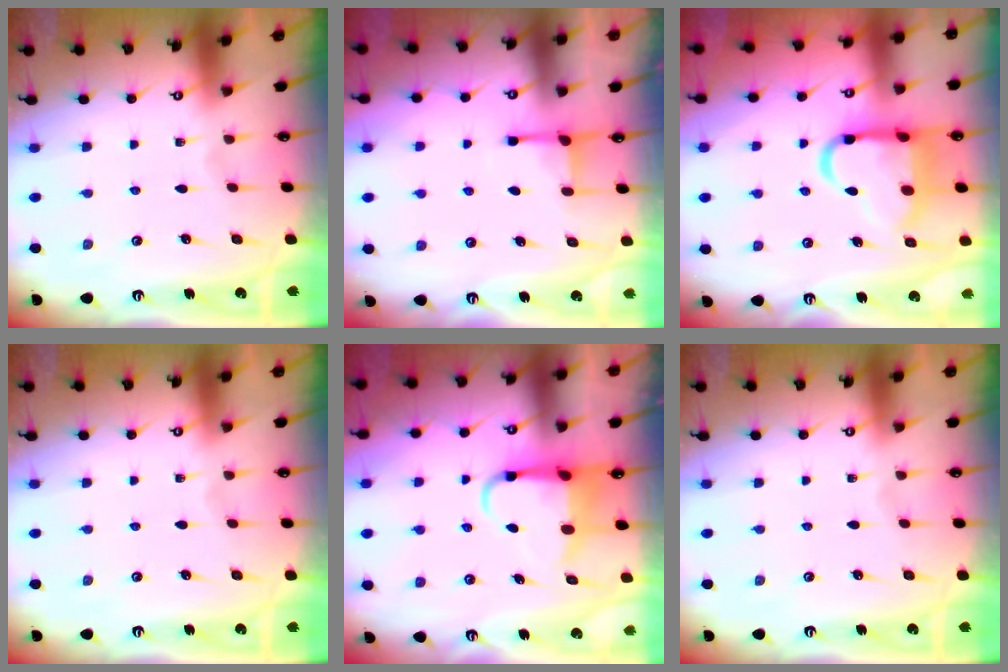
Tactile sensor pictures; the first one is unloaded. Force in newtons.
{"total": 2.8, "press": 2.8, "slide": 0.6}
{"total": 14.8, "press": 14.7, "slide": 1.7}
{"total": 0.0}
{"total": 5.4, "press": 5.4, "slide": 0.8}
{"total": 0.0}